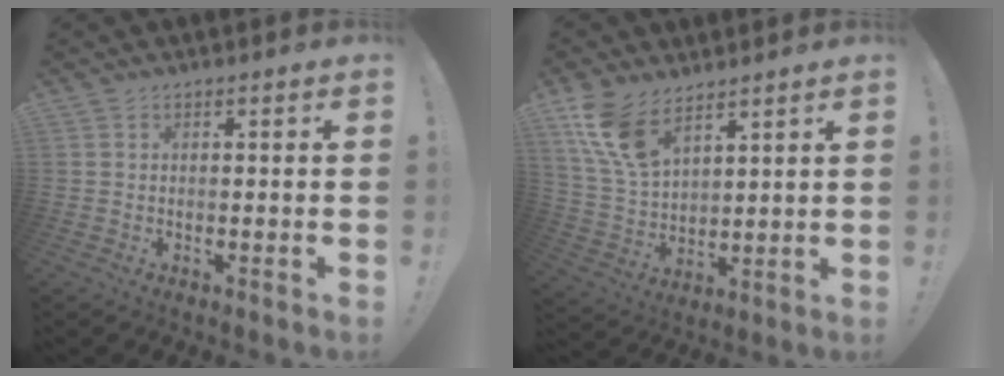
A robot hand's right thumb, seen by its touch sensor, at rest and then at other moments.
{"total": 12.4, "force": [8.1, 6.1, 7.0], "torque": [-0.158, -0.037, 0.158]}